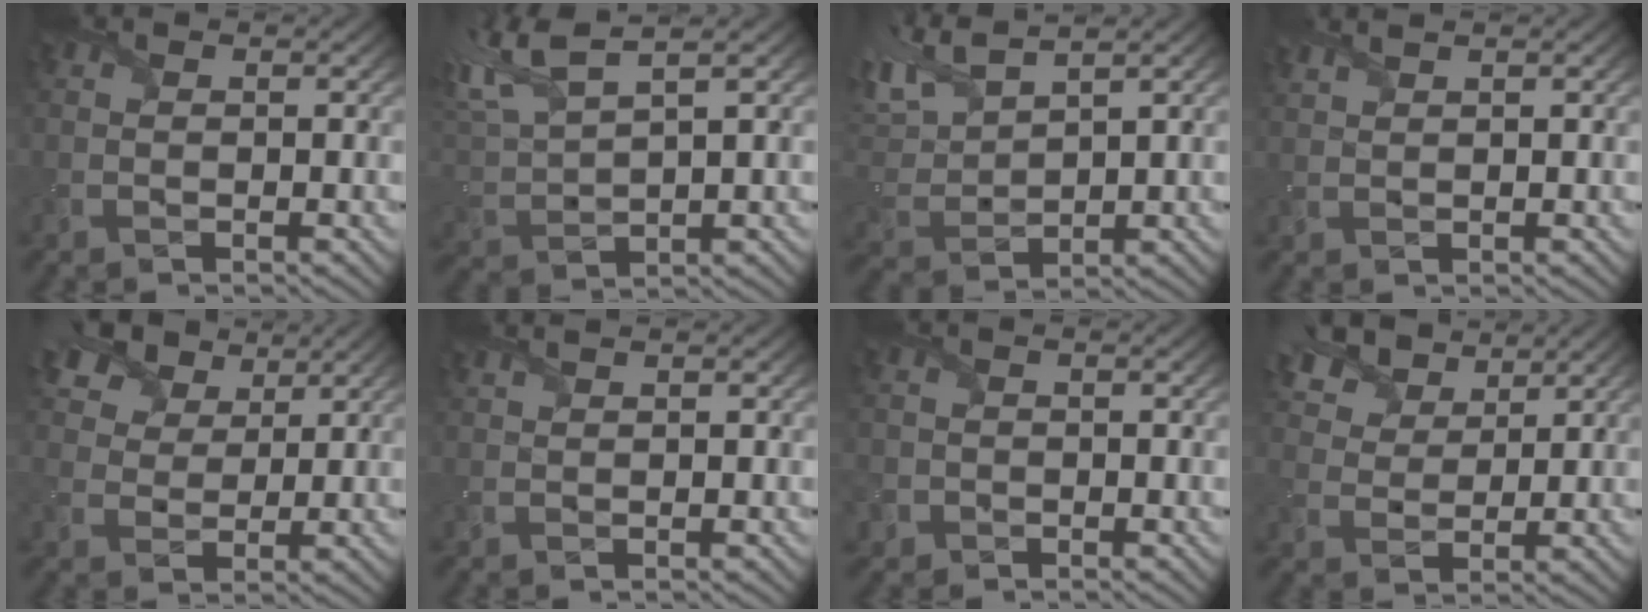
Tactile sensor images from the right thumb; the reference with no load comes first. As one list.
[{"total": 8.9, "force": [5.7, 2.4, 6.3], "torque": [-0.169, 0.032, 0.109]}, {"total": 8.3, "force": [5.8, 2.7, 5.3], "torque": [-0.156, 0.025, 0.112]}, {"total": 1.7, "force": [1.5, 0.1, 0.7], "torque": [-0.017, 0.003, 0.033]}, {"total": 9.2, "force": [6.2, 5.5, 3.8], "torque": [-0.112, 0.001, 0.112]}, {"total": 1.1, "force": [1.0, 0.0, 0.4], "torque": [-0.013, 0.002, 0.024]}, {"total": 2.2, "force": [-0.9, 2.0, 0.2], "torque": [-0.013, -0.002, -0.018]}, {"total": 9.0, "force": [6.5, 4.6, 4.3], "torque": [-0.120, 0.021, 0.115]}]